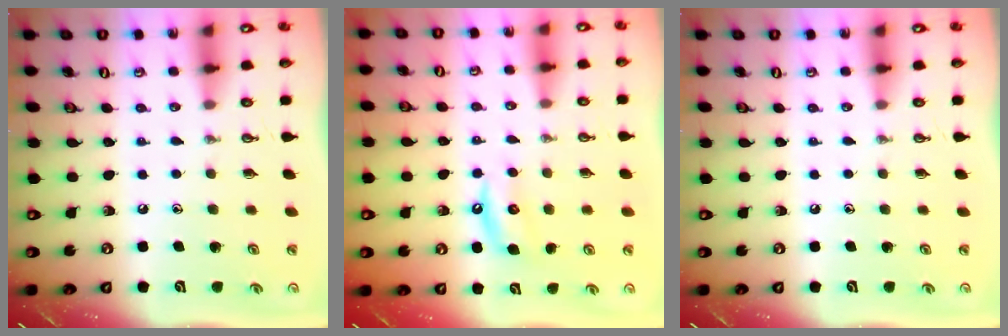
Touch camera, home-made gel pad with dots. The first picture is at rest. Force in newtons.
{"total": 5.0, "press": 5.0, "slide": 0.5}
{"total": 0.0}